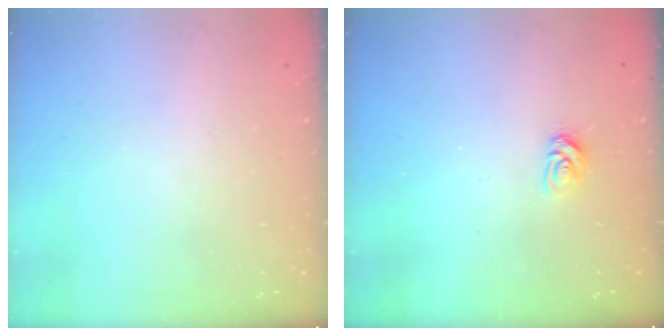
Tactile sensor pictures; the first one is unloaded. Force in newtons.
{"total": 4.4, "press": 4.3, "slide": 0.5}